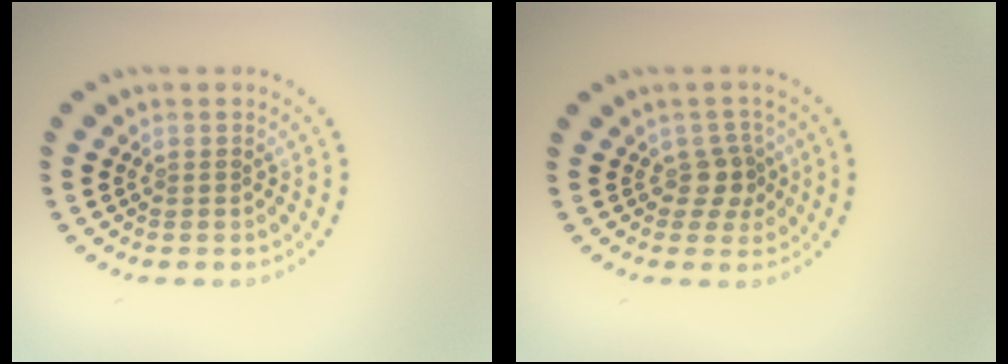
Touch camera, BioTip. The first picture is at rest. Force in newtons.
{"total": 2.0, "press": 1.6, "slide": 1.2}